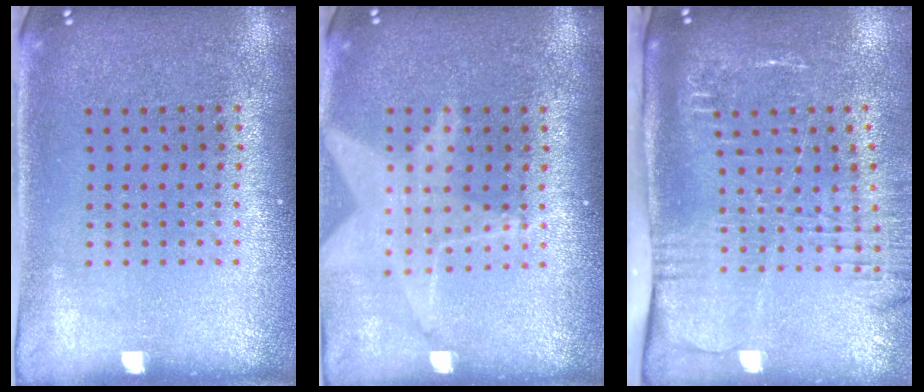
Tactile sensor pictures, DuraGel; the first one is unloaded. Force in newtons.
{"total": 1.7, "press": 1.4, "slide": 1.0}
{"total": 2.6, "press": 2.0, "slide": 1.7}